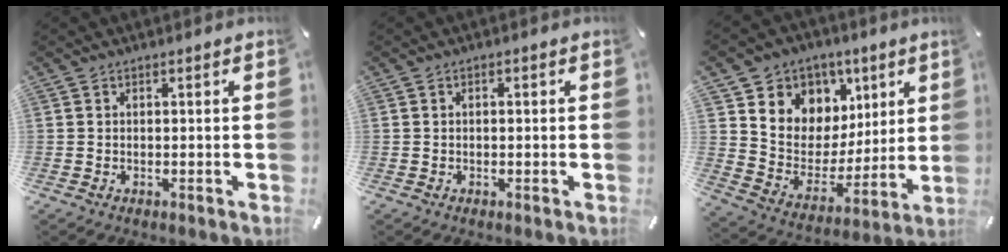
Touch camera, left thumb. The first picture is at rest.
{"total": 0.8, "force": [-0.1, 0.5, 0.6], "torque": [-0.010, 0.003, -0.003]}
{"total": 9.8, "force": [3.9, 9.0, 0.6], "torque": [-0.008, -0.052, 0.076]}